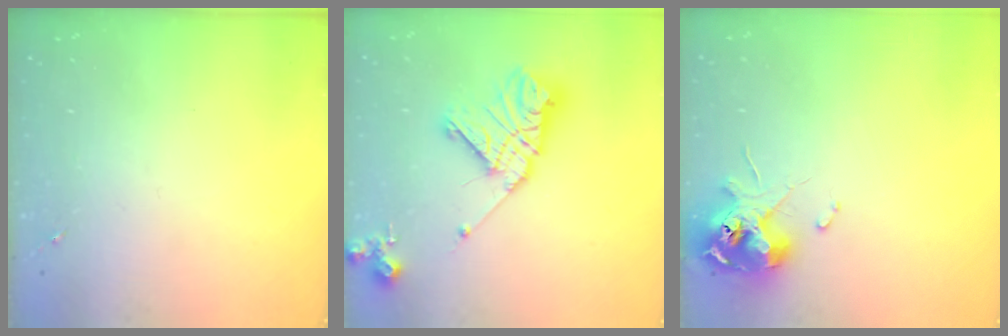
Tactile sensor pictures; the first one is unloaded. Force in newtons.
{"total": 17.8, "press": 17.7, "slide": 2.1}
{"total": 11.3, "press": 11.2, "slide": 1.5}